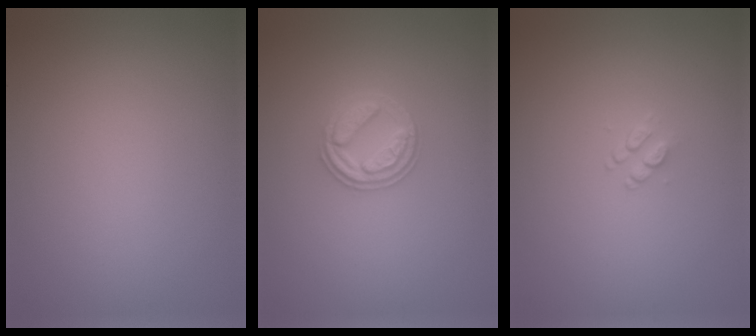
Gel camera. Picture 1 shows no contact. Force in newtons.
{"total": 3.0, "press": 2.8, "slide": 1.0}
{"total": 1.1, "press": 0.7, "slide": 0.8}